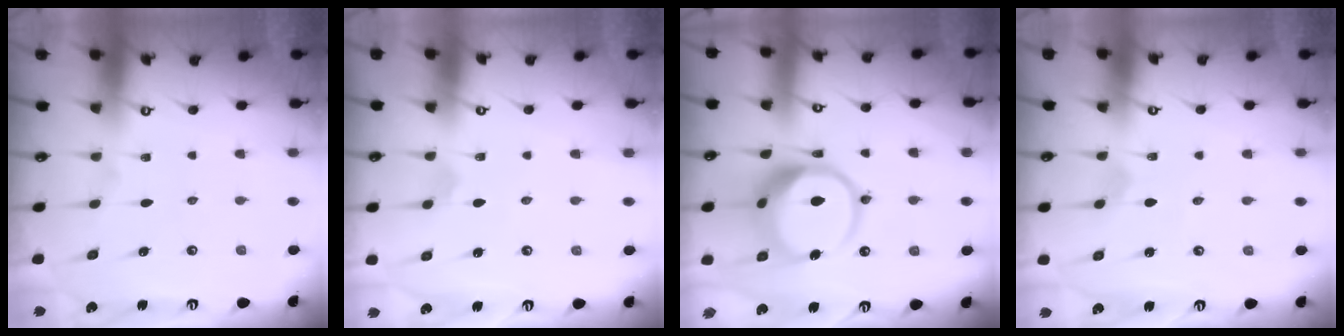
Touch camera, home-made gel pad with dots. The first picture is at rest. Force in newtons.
{"total": 2.8, "press": 2.8, "slide": 0.4}
{"total": 13.6, "press": 13.5, "slide": 1.6}
{"total": 0.8, "press": 0.8, "slide": 0.0}